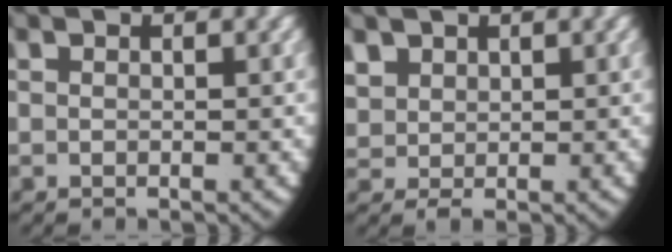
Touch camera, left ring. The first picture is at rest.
{"total": 2.6, "force": [1.1, 2.1, 1.1], "torque": [-0.035, -0.012, 0.033]}